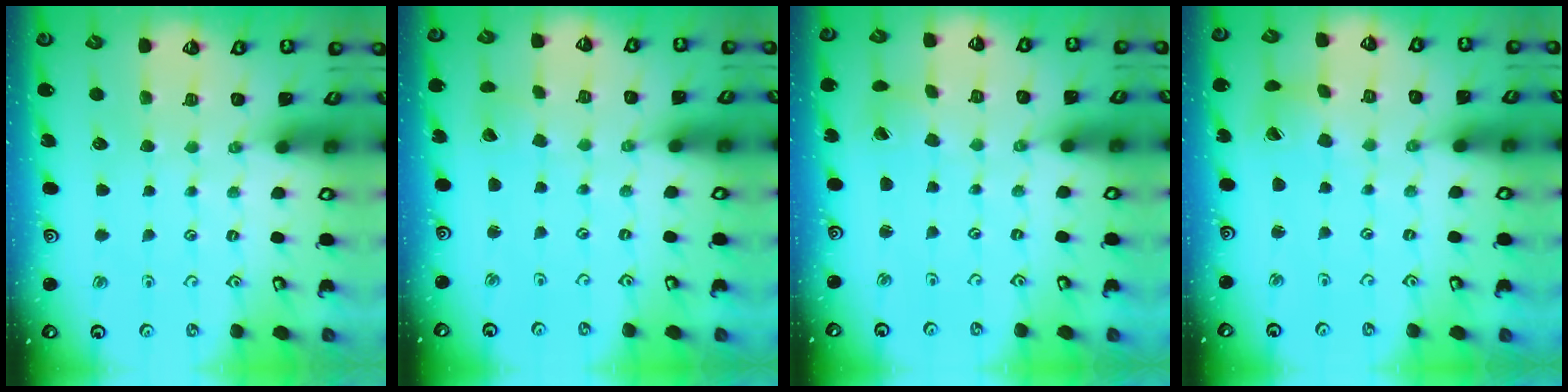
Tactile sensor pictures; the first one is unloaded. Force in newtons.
{"total": 2.1, "press": 2.1, "slide": 0.2}
{"total": 1.6, "press": 1.6, "slide": 0.1}
{"total": 3.0, "press": 2.9, "slide": 0.5}